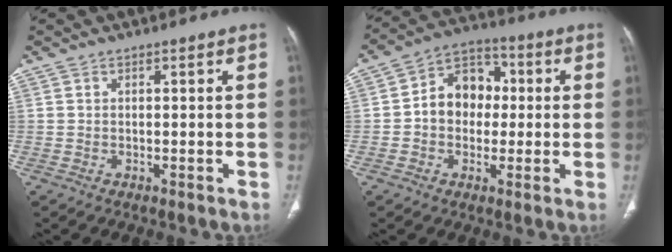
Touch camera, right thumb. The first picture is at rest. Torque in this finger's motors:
{"motor_torque": [0.76, 1.52, 0.94, -0.10, 0.03]}